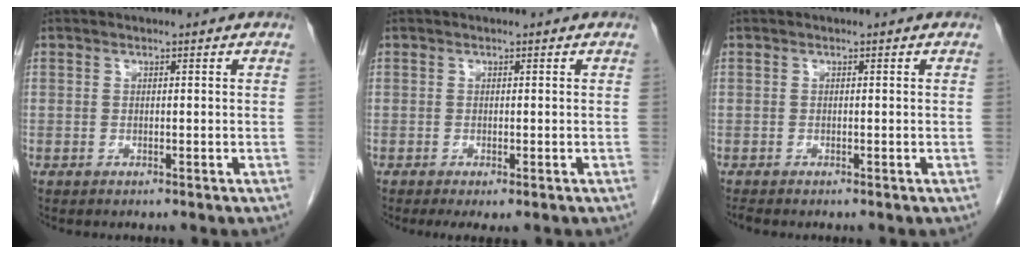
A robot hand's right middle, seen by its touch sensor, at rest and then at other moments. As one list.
[{"total": 2.0, "force": [-1.2, 0.4, 1.6], "torque": [-0.025, -0.009, -0.015]}, {"total": 0.5, "force": [-0.5, -0.1, 0.1], "torque": [-0.008, -0.003, -0.012]}]